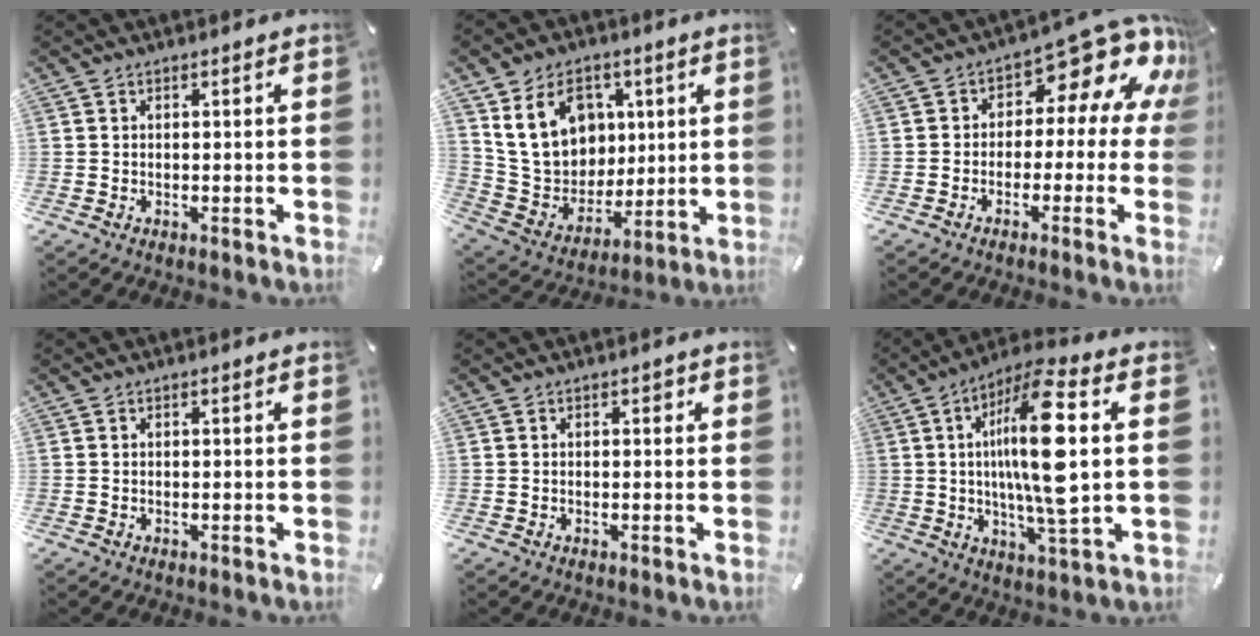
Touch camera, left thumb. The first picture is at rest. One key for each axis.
{"total": 16.9, "fx": 5.8, "fy": 13.7, "fz": 8.0, "tx": -0.141, "ty": -0.012, "tz": 0.121}
{"total": 12.9, "fx": 7.1, "fy": 6.4, "fz": 8.8, "tx": -0.118, "ty": -0.061, "tz": 0.114}
{"total": 0.0}
{"total": 1.0, "fx": 0.2, "fy": 0.8, "fz": 0.5, "tx": -0.003, "ty": 0.003, "tz": 0.000}
{"total": 17.7, "fx": 1.7, "fy": 3.4, "fz": 17.3, "tx": -0.343, "ty": -0.013, "tz": 0.011}